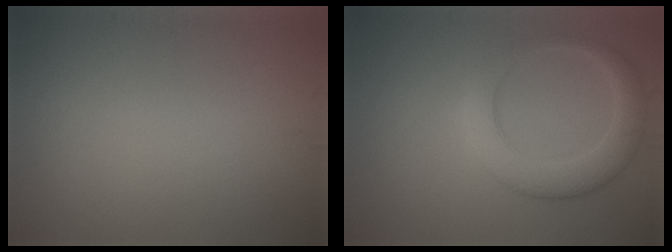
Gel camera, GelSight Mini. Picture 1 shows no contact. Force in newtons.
{"total": 4.3, "press": 4.3, "slide": 0.2}